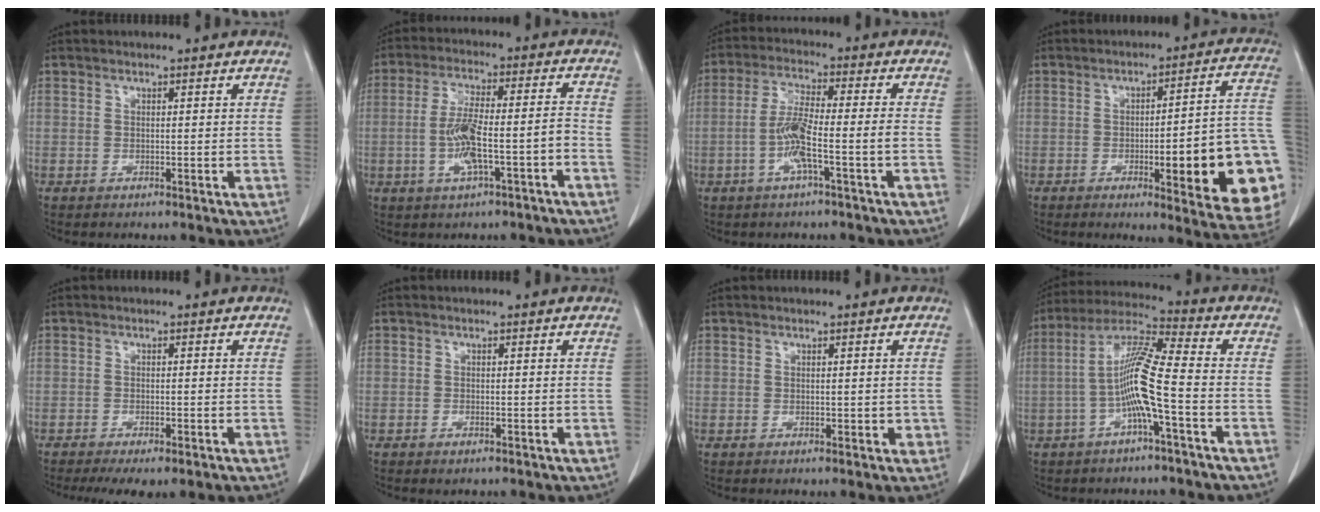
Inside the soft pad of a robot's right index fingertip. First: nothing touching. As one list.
[{"total": 9.2, "force": [-3.1, 1.4, 8.6], "torque": [-0.166, 0.017, -0.053]}, {"total": 7.3, "force": [-2.4, -0.1, 6.9], "torque": [-0.142, 0.008, -0.048]}, {"total": 20.6, "force": [-4.6, 2.8, 19.9], "torque": [-0.157, 0.018, -0.046]}, {"total": 5.3, "force": [-3.7, 1.6, 3.5], "torque": [-0.054, -0.013, -0.055]}, {"total": 0.8, "force": [-0.6, 0.3, 0.5], "torque": [-0.013, -0.002, -0.004]}, {"total": 1.6, "force": [0.0, 1.0, 1.2], "torque": [-0.013, 0.000, 0.002]}, {"total": 10.1, "force": [-2.5, 0.0, 9.7], "torque": [-0.195, 0.017, -0.055]}]